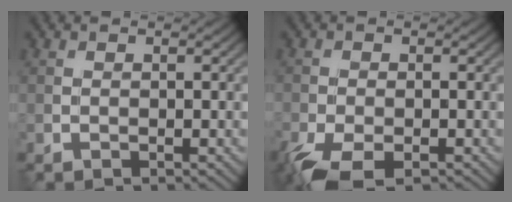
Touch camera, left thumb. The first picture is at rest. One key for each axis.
{"total": 5.8, "fx": -3.8, "fy": 2.3, "fz": 3.8, "tx": -0.078, "ty": -0.017, "tz": -0.071}